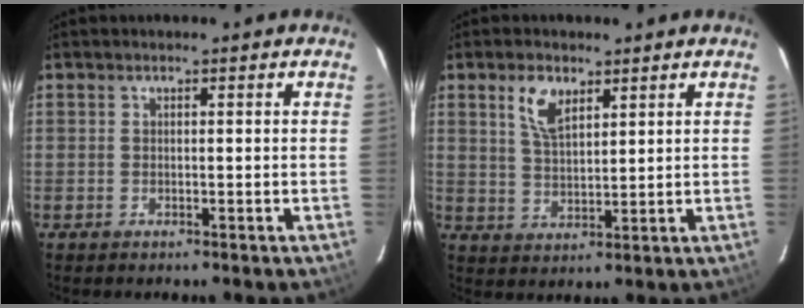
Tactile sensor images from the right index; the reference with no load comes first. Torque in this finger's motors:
{"motor_torque": [0.19, 0.17, 0.11, 0.06]}